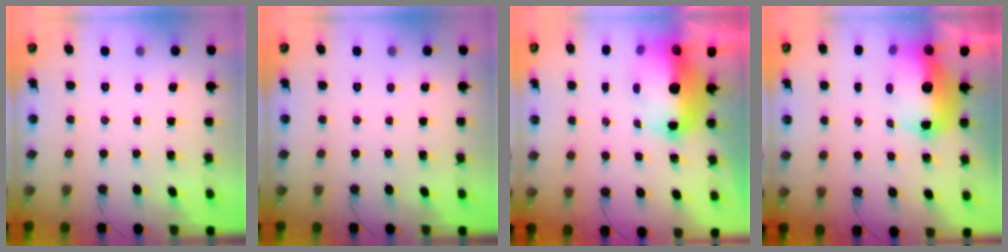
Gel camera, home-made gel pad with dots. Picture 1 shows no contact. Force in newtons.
{"total": 0.0}
{"total": 14.3, "press": 14.1, "slide": 2.3}
{"total": 11.6, "press": 11.4, "slide": 2.2}